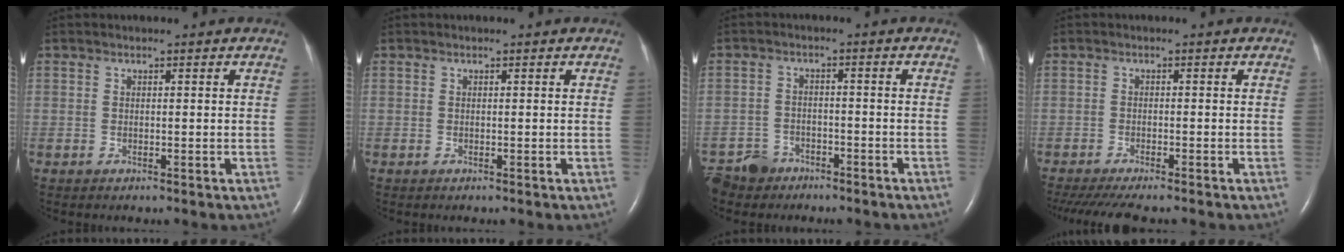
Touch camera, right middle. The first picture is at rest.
{"total": 0.0}
{"total": 5.1, "force": [-4.1, 3.1, 0.1], "torque": [-0.007, 0.000, -0.073]}
{"total": 9.3, "force": [-7.9, 1.1, 4.7], "torque": [-0.066, -0.014, -0.121]}